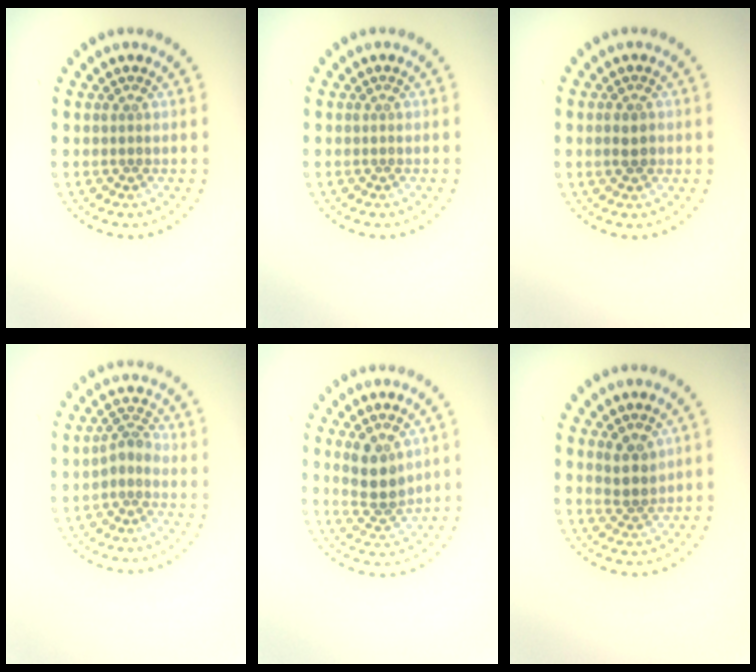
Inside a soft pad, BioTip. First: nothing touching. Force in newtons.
{"total": 0.0}
{"total": 1.6, "press": 1.6, "slide": 0.1}
{"total": 1.8, "press": 1.4, "slide": 1.1}
{"total": 3.6, "press": 3.4, "slide": 1.4}
{"total": 2.1, "press": 1.8, "slide": 1.1}